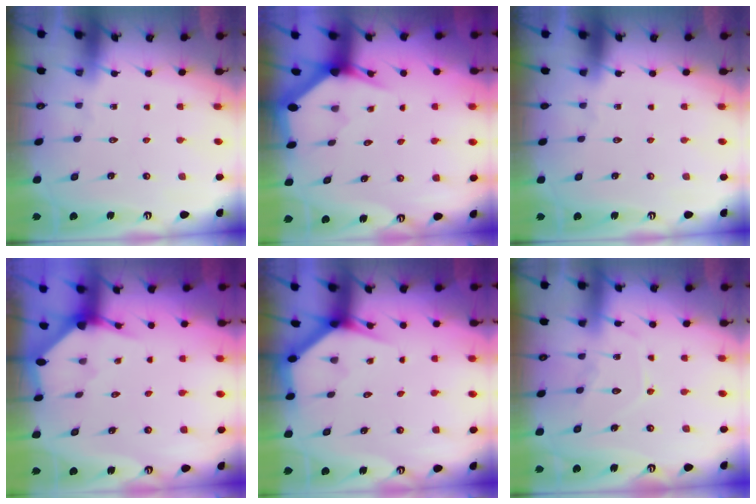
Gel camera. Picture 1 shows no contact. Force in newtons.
{"total": 3.2, "press": 3.2, "slide": 0.1}
{"total": 0.0}
{"total": 2.9, "press": 2.9, "slide": 0.3}
{"total": 3.4, "press": 3.4, "slide": 0.3}
{"total": 9.2, "press": 9.2, "slide": 0.8}